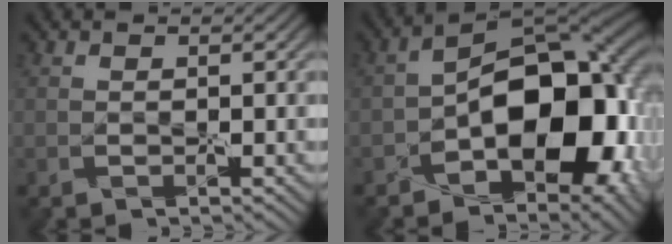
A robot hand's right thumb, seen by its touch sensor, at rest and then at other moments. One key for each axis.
{"total": 13.1, "fx": -3.6, "fy": 7.6, "fz": 10.1, "tx": -0.116, "ty": 0.003, "tz": -0.074}